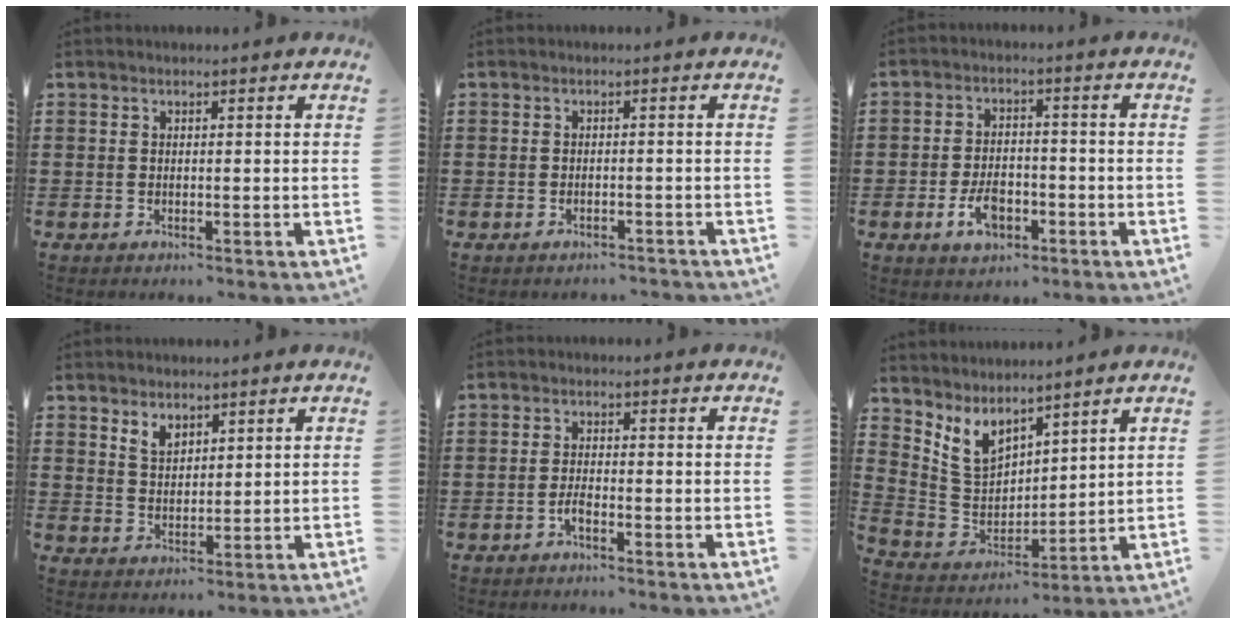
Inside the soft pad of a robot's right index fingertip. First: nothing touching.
{"total": 1.1, "force": [-0.9, 0.4, 0.4], "torque": [-0.012, -0.002, -0.018]}
{"total": 5.5, "force": [-2.4, 3.1, 3.8], "torque": [-0.069, 0.003, -0.047]}
{"total": 3.1, "force": [2.4, 1.8, 0.9], "torque": [-0.024, 0.005, 0.046]}
{"total": 2.1, "force": [-1.2, 0.5, 1.6], "torque": [-0.038, -0.003, -0.025]}
{"total": 7.0, "force": [4.9, 4.2, 2.7], "torque": [-0.083, -0.022, 0.094]}